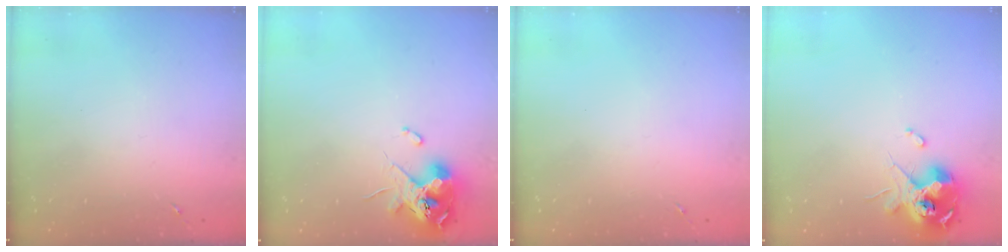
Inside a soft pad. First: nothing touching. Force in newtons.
{"total": 11.9, "press": 11.8, "slide": 1.5}
{"total": 0.0}
{"total": 13.2, "press": 13.1, "slide": 1.8}